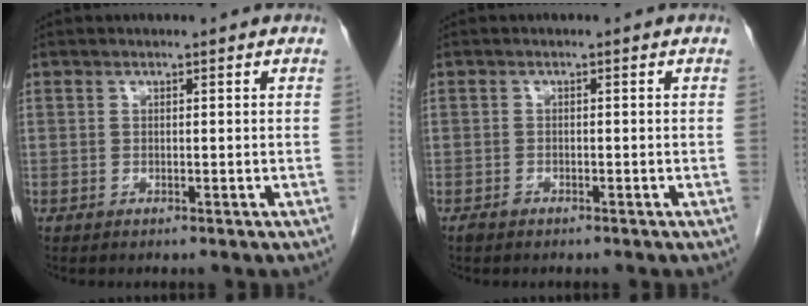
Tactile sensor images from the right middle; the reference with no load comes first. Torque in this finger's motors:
{"motor_torque": [-0.21, -0.08, 0.02, 0.00]}